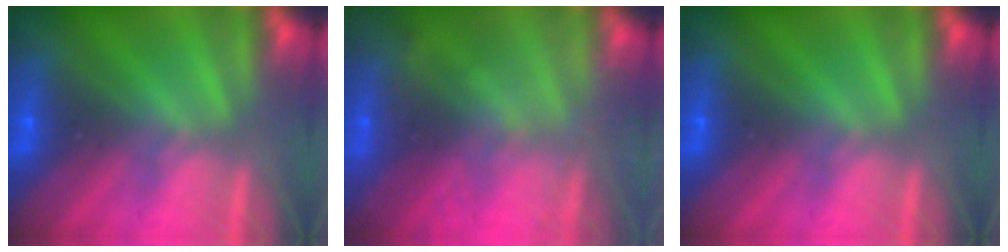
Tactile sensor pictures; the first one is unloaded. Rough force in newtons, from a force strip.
{"total": 2.1}
{"total": 0.0}